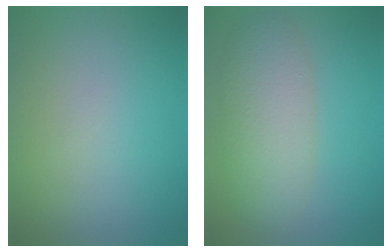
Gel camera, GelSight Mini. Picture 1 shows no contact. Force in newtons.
{"total": 5.4, "press": 5.4, "slide": 0.2}